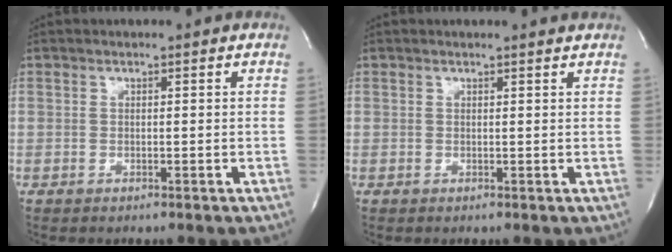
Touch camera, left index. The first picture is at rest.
{"total": 1.3, "force": [1.3, -0.2, 0.0], "torque": [-0.011, -0.009, 0.010]}